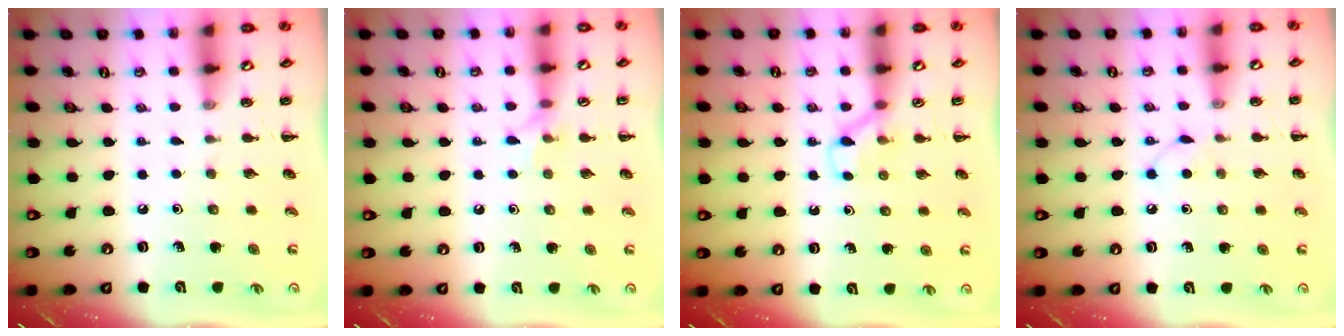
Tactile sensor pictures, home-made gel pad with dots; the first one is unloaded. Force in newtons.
{"total": 5.5, "press": 5.4, "slide": 0.9}
{"total": 4.3, "press": 4.0, "slide": 1.5}
{"total": 3.3, "press": 3.2, "slide": 0.7}